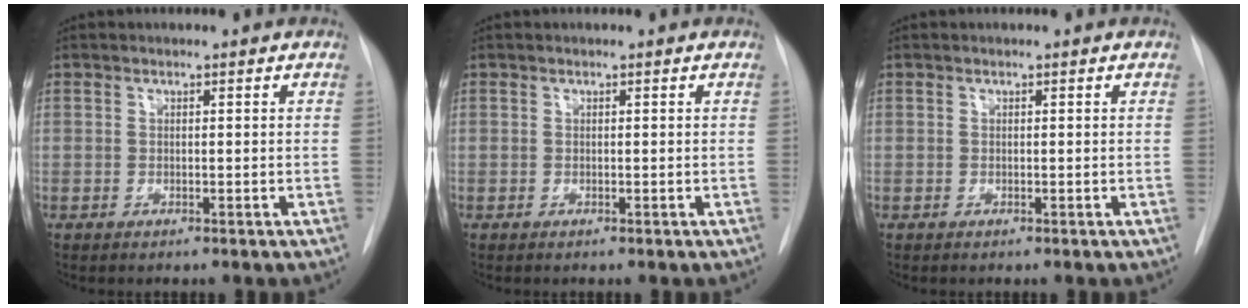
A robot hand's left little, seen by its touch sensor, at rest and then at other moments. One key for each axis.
{"total": 0.0}
{"total": 0.0}